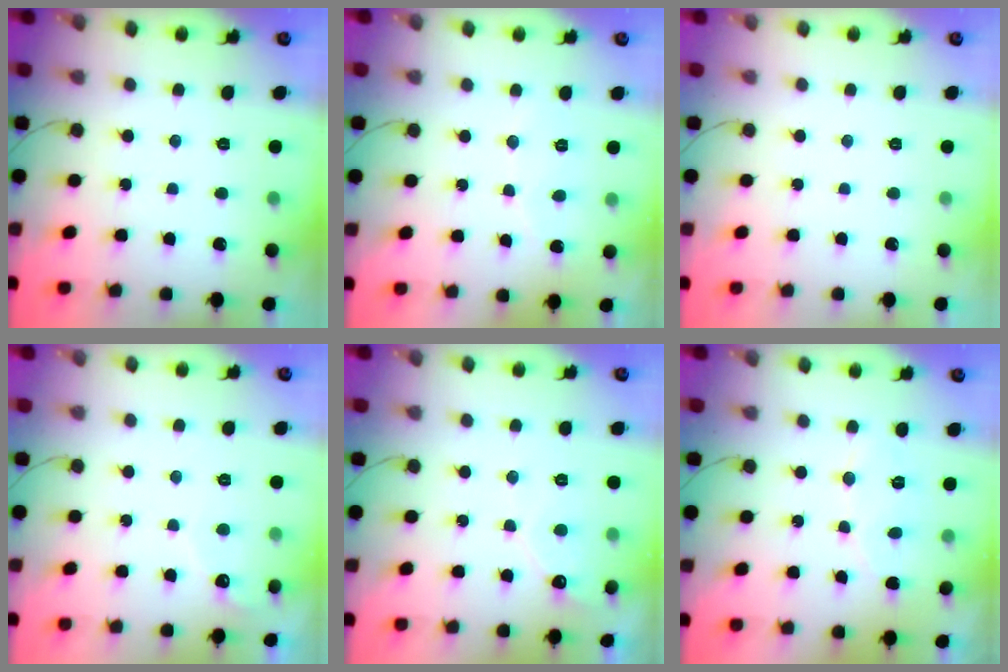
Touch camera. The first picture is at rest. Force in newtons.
{"total": 3.3, "press": 3.3, "slide": 0.3}
{"total": 0.0}
{"total": 2.8, "press": 2.8, "slide": 0.1}
{"total": 5.5, "press": 5.5, "slide": 0.3}
{"total": 6.0, "press": 6.0, "slide": 0.5}